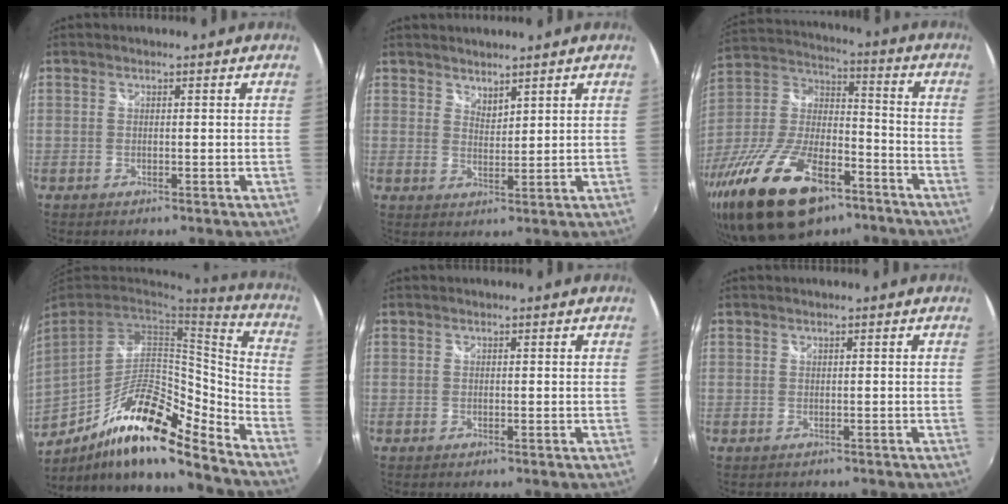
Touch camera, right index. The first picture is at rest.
{"total": 2.5, "force": [2.3, 0.7, 0.5], "torque": [-0.004, 0.000, 0.042]}
{"total": 25.9, "force": [-16.0, 11.5, 16.8], "torque": [-0.338, -0.021, -0.268]}
{"total": 20.1, "force": [-13.6, 4.4, 14.2], "torque": [-0.243, -0.018, -0.241]}
{"total": 0.0}
{"total": 0.5, "force": [-0.3, 0.4, -0.2], "torque": [0.001, 0.000, -0.002]}